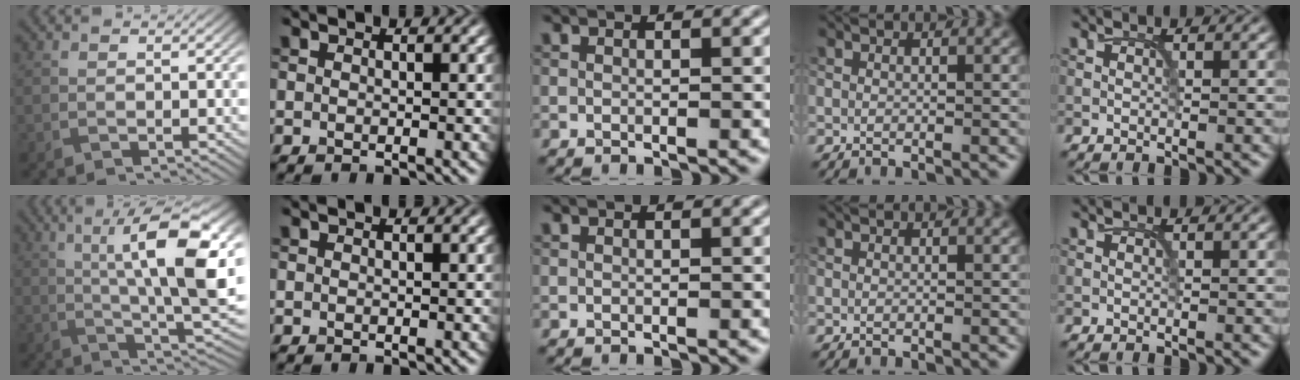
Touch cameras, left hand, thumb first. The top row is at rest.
{"thumb": {"total": 14.3, "force": [3.3, 3.8, 13.4], "torque": [-0.211, -0.001, 0.060]}}